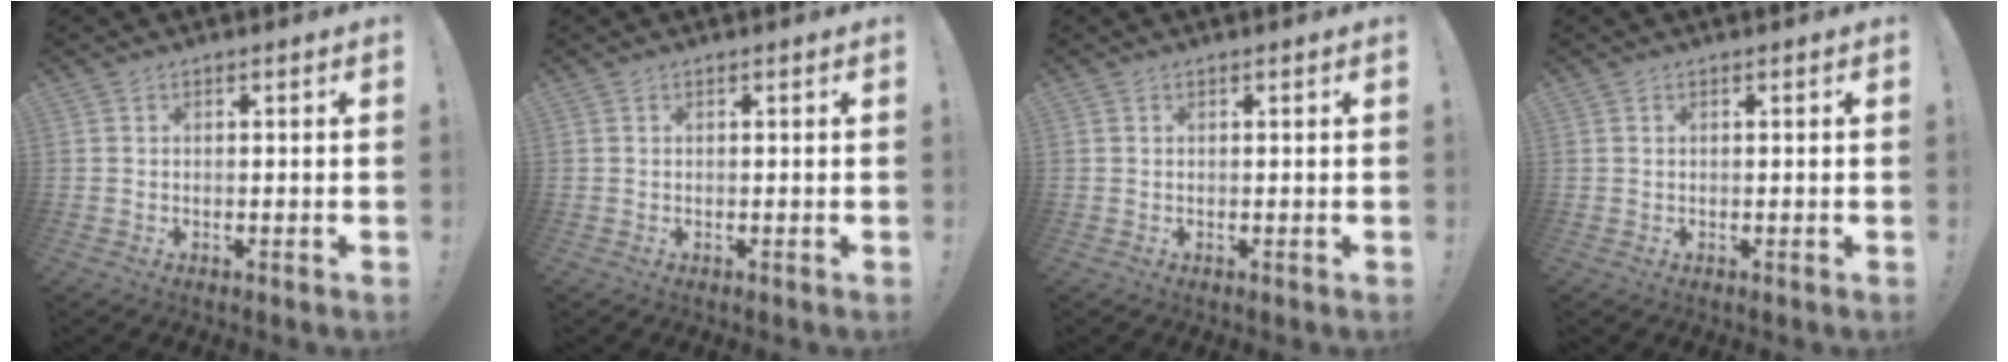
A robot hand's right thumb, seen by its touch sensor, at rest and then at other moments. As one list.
[{"total": 0.0}, {"total": 0.0}, {"total": 0.0}]